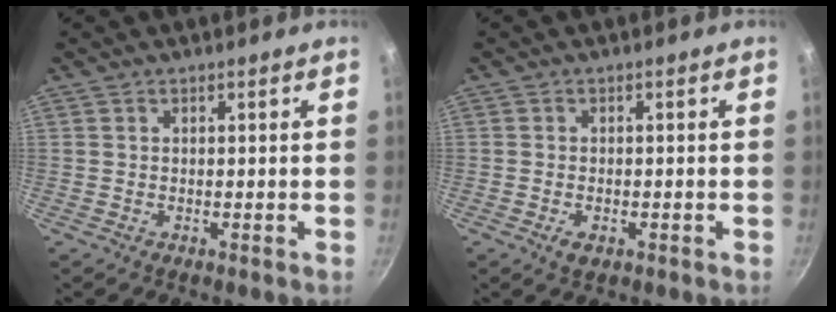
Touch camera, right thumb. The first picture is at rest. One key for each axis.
{"total": 2.4, "fx": -1.0, "fy": 1.3, "fz": 1.6, "tx": -0.031, "ty": 0.003, "tz": -0.017}